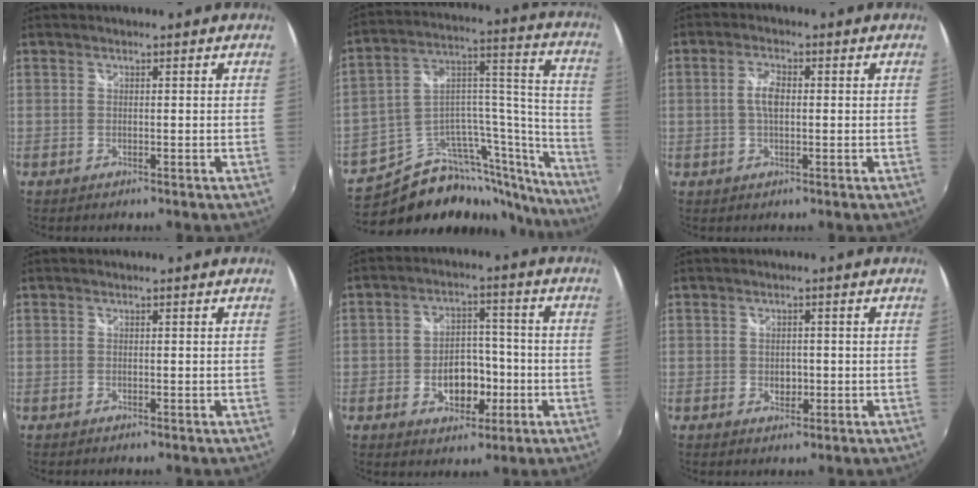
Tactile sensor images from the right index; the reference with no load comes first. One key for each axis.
{"total": 24.9, "fx": -19.0, "fy": 11.0, "fz": 11.8, "tx": -0.152, "ty": 0.068, "tz": -0.281}
{"total": 3.7, "fx": 0.2, "fy": 1.6, "fz": 3.3, "tx": -0.067, "ty": 0.010, "tz": 0.005}
{"total": 0.0}
{"total": 8.9, "fx": -2.9, "fy": 5.9, "fz": 6.0, "tx": -0.110, "ty": 0.014, "tz": -0.034}
{"total": 2.5, "fx": -0.4, "fy": 2.0, "fz": 1.4, "tx": -0.022, "ty": 0.001, "tz": -0.006}